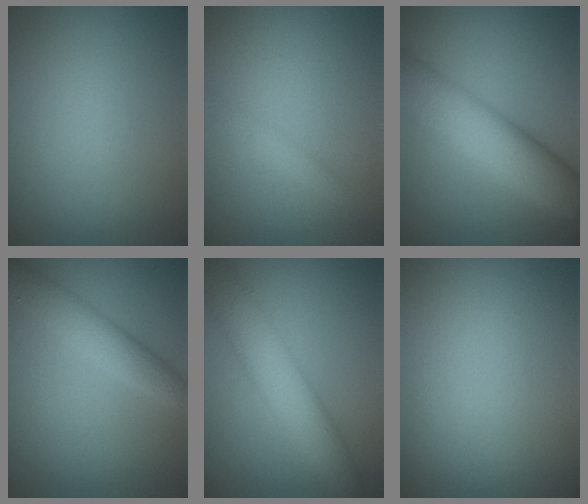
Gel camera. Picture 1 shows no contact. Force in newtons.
{"total": 1.4, "press": 1.4, "slide": 0.0}
{"total": 9.4, "press": 9.4, "slide": 0.2}
{"total": 3.6, "press": 3.6, "slide": 0.1}
{"total": 6.2, "press": 6.2, "slide": 0.1}
{"total": 0.0}